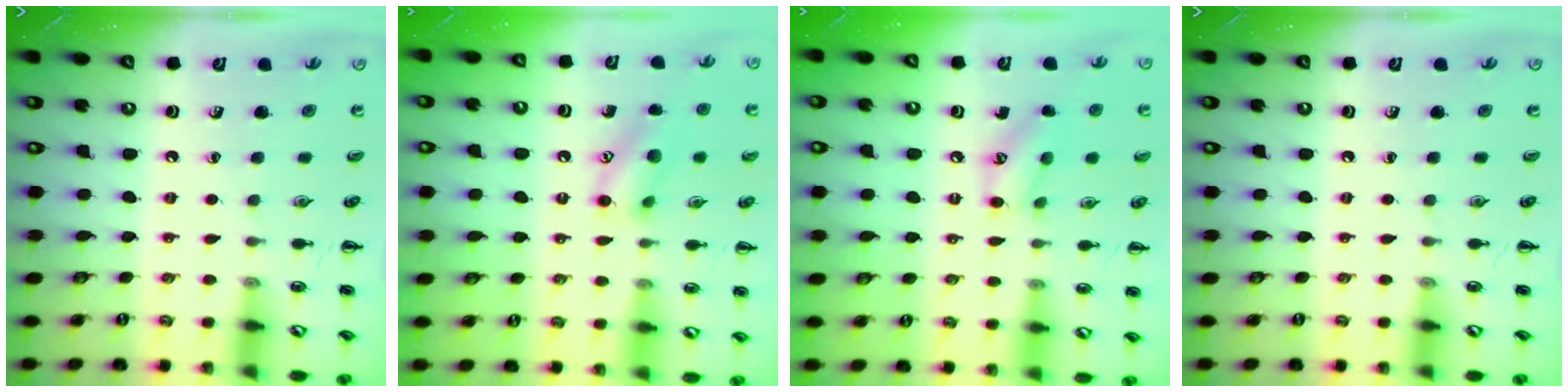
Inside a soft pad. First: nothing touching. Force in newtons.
{"total": 11.0, "press": 10.9, "slide": 1.1}
{"total": 10.3, "press": 10.1, "slide": 1.7}
{"total": 0.0}